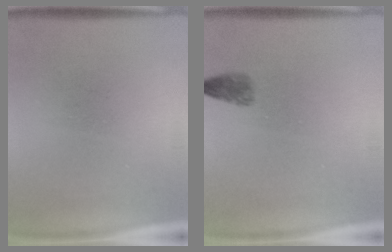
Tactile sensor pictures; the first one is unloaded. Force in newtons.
{"total": 1.8}